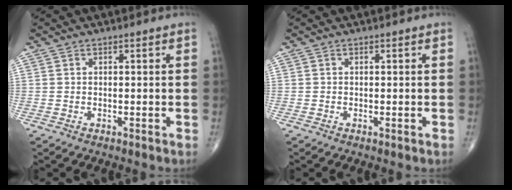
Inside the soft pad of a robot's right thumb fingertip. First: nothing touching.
{"total": 0.0}